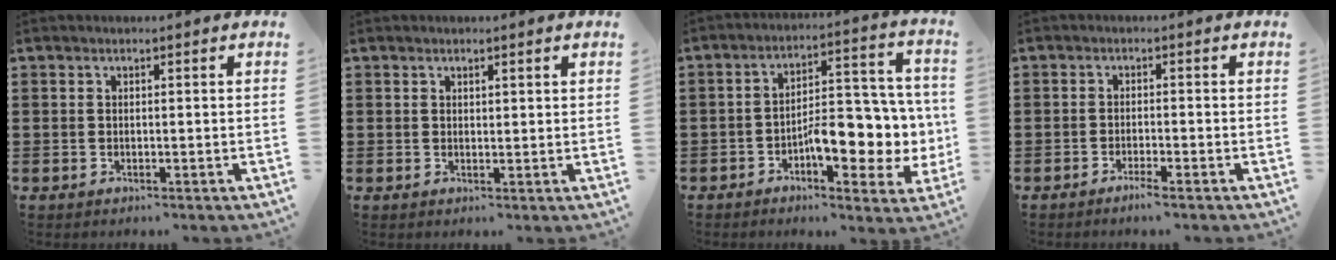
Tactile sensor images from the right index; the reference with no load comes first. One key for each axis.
{"total": 0.6, "fx": 0.5, "fy": 0.1, "fz": 0.4, "tx": -0.009, "ty": 0.001, "tz": 0.008}
{"total": 8.9, "fx": -2.2, "fy": 4.1, "fz": 7.6, "tx": -0.099, "ty": -0.009, "tz": -0.041}
{"total": 1.8, "fx": -1.5, "fy": -0.2, "fz": 1.0, "tx": -0.015, "ty": -0.003, "tz": -0.027}